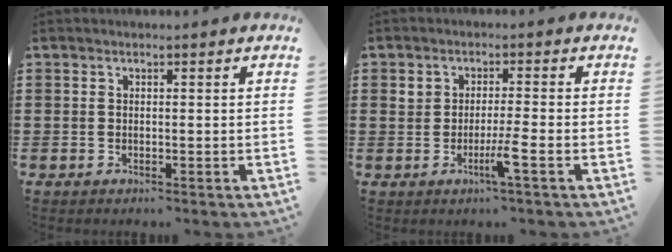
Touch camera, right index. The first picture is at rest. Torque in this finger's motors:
{"motor_torque": [0.32, 0.12, 0.16, 0.05]}